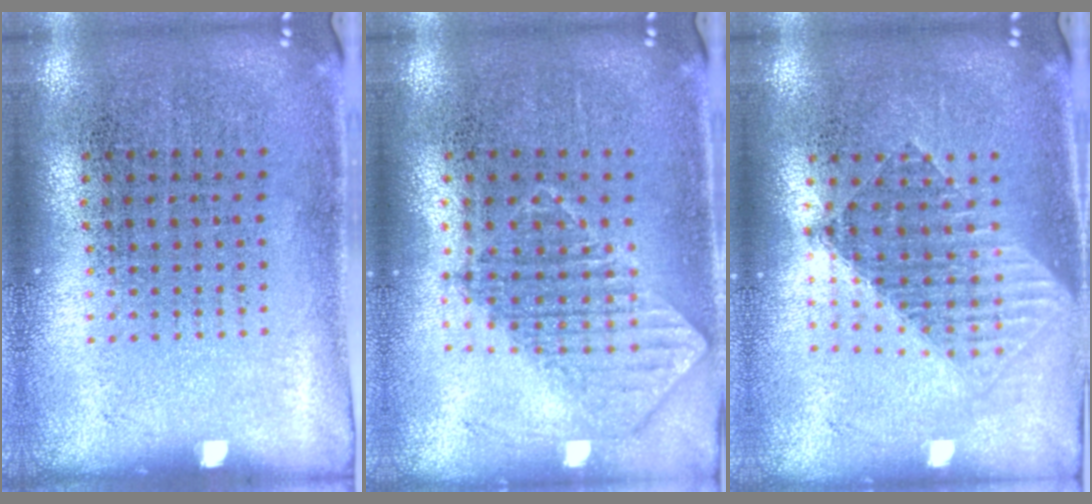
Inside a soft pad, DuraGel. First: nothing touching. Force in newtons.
{"total": 0.8, "press": 0.8, "slide": 0.0}
{"total": 1.5, "press": 1.3, "slide": 0.8}